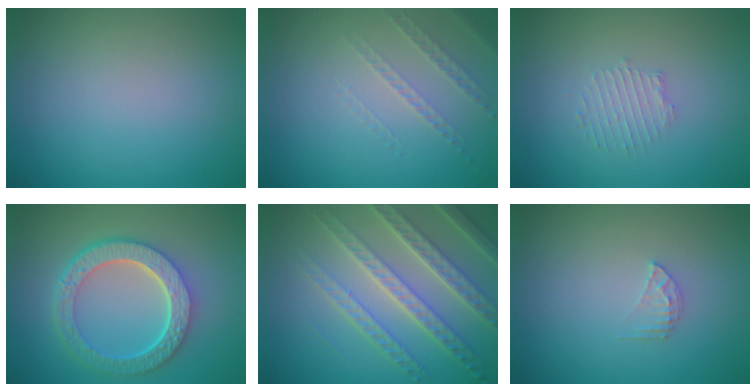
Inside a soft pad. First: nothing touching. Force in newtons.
{"total": 1.3, "press": 0.9, "slide": 0.9}
{"total": 1.3, "press": 0.7, "slide": 1.1}
{"total": 6.9, "press": 5.0, "slide": 4.7}
{"total": 6.4, "press": 5.2, "slide": 3.9}
{"total": 1.3, "press": 1.3, "slide": 0.1}